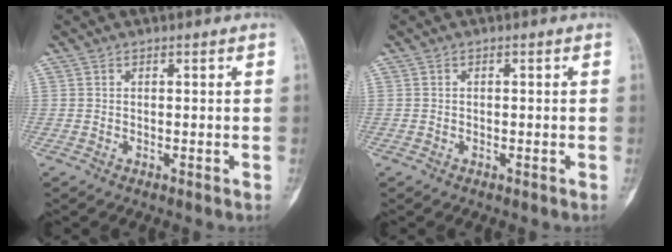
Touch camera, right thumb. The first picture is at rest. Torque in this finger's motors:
{"motor_torque": [0.15, -0.61, -0.50, -0.48, -0.17]}